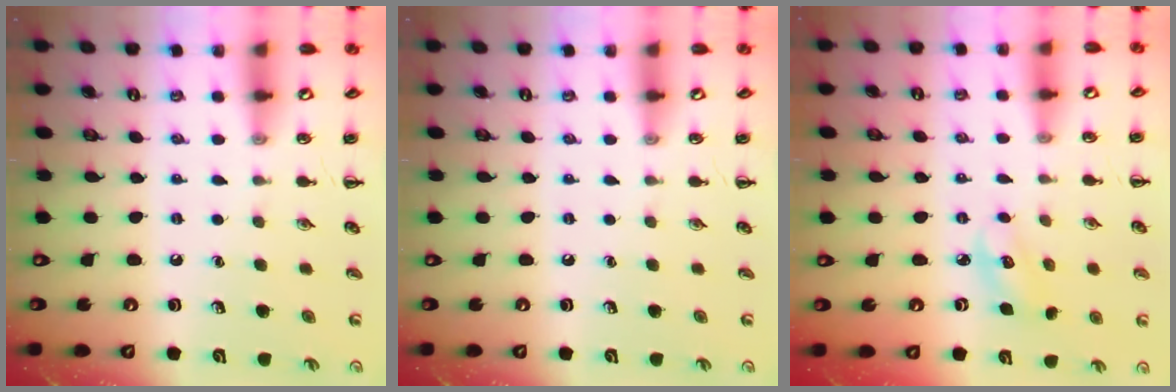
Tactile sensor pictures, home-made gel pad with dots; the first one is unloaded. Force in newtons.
{"total": 0.0}
{"total": 3.8, "press": 3.7, "slide": 0.9}